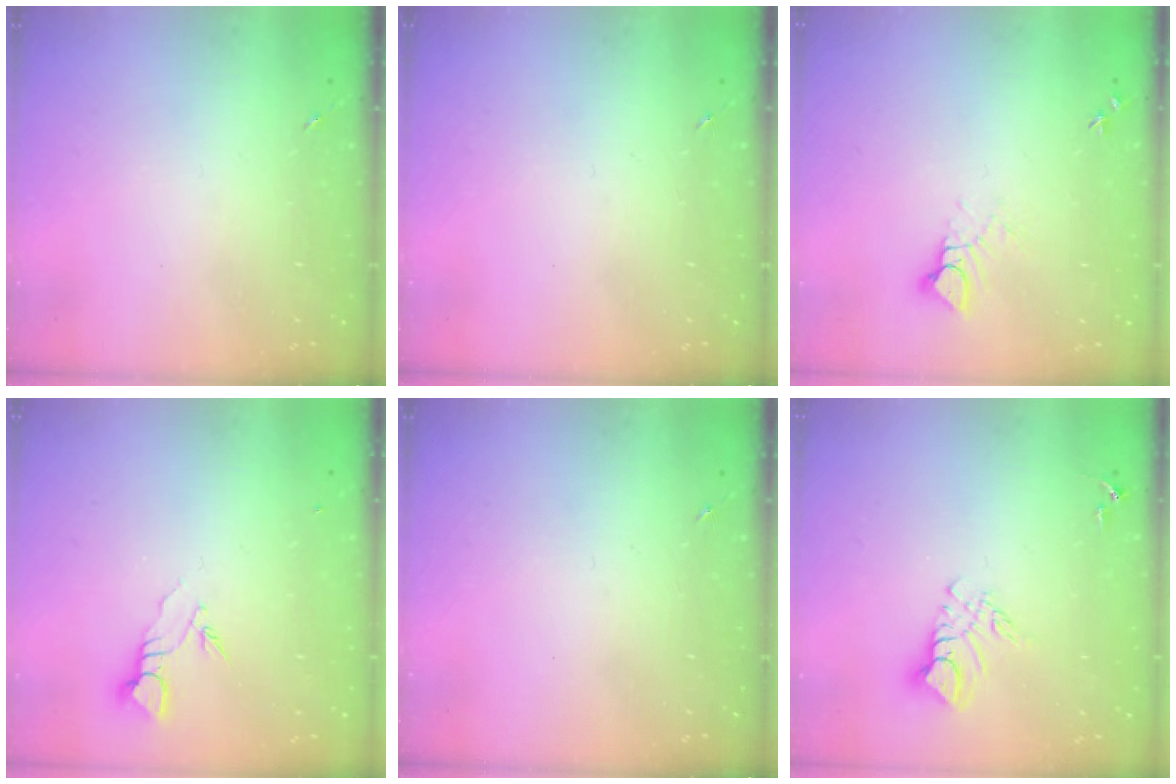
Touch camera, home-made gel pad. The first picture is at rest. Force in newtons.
{"total": 0.0}
{"total": 5.0, "press": 5.0, "slide": 0.2}
{"total": 3.7, "press": 3.6, "slide": 0.4}
{"total": 0.0}
{"total": 9.3, "press": 9.3, "slide": 0.9}